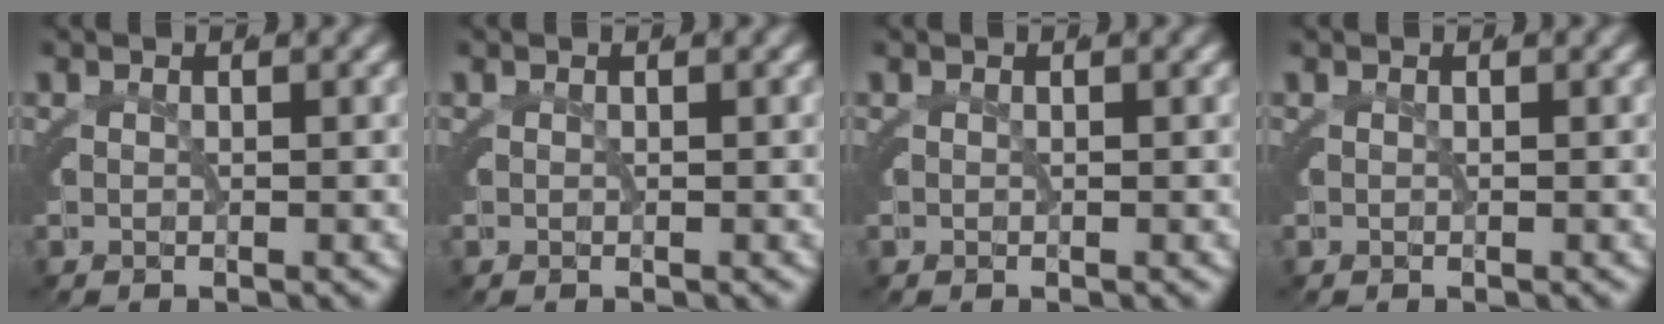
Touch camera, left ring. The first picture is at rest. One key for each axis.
{"total": 0.0}
{"total": 0.0}
{"total": 0.0}